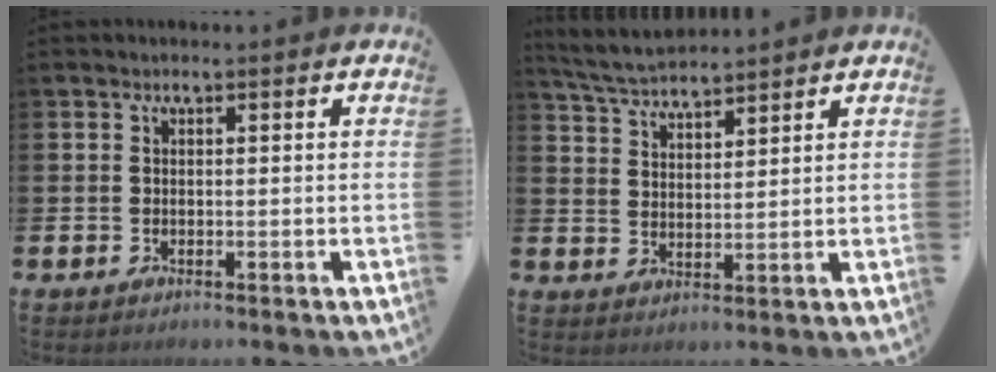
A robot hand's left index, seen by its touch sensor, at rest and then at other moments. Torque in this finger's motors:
{"motor_torque": [-0.30, -0.49, 0.29, 0.10]}